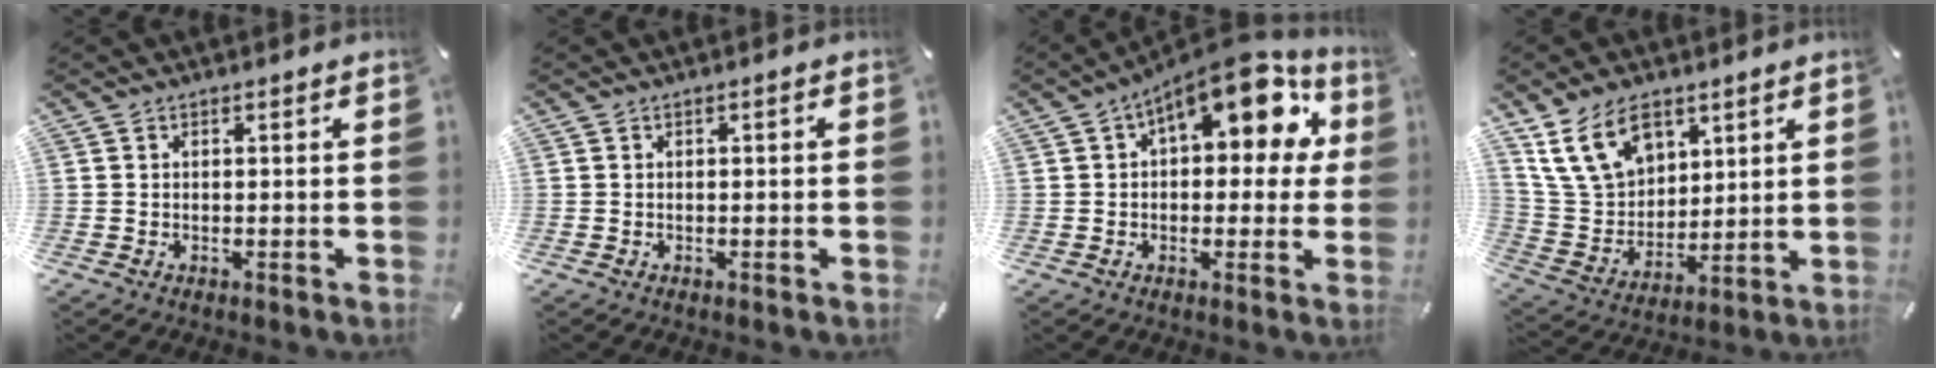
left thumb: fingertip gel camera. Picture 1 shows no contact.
{"total": 0.6, "force": [-0.2, 0.3, 0.5], "torque": [-0.009, 0.001, -0.004]}
{"total": 15.0, "force": [7.0, 7.3, 11.0], "torque": [-0.148, -0.040, 0.116]}
{"total": 14.4, "force": [8.3, 9.8, 6.5], "torque": [-0.151, -0.026, 0.161]}